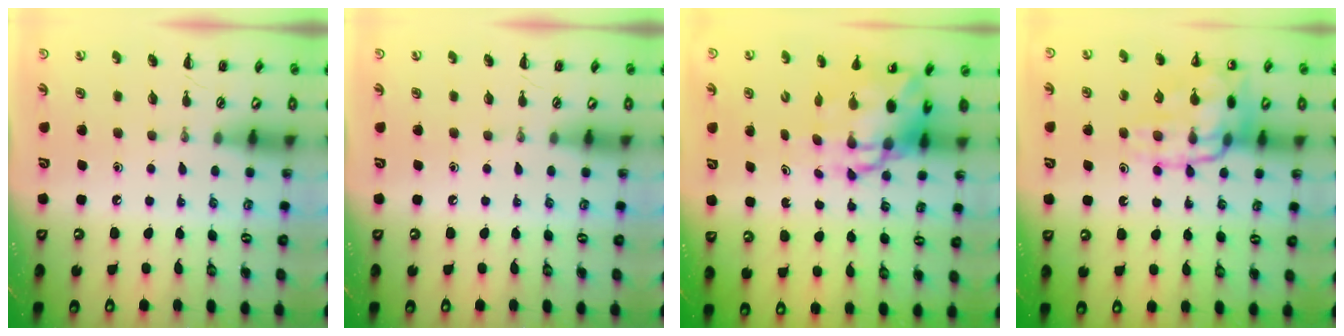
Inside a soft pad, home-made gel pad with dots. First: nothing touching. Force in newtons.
{"total": 0.0}
{"total": 9.4, "press": 9.1, "slide": 2.4}
{"total": 16.1, "press": 16.0, "slide": 1.9}